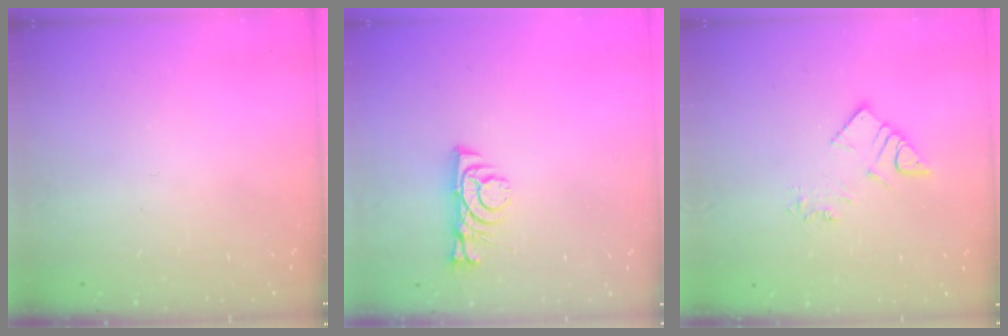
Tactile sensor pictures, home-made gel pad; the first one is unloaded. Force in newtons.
{"total": 5.3, "press": 5.2, "slide": 0.7}
{"total": 6.3, "press": 6.3, "slide": 0.4}